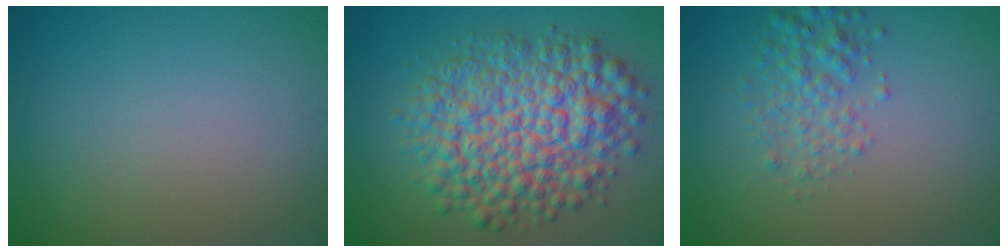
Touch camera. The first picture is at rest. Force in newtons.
{"total": 9.8, "press": 9.8, "slide": 0.2}
{"total": 2.8, "press": 2.8, "slide": 0.0}